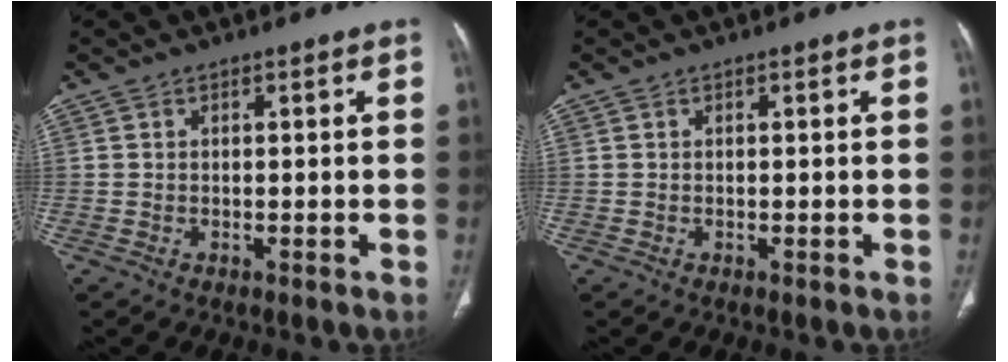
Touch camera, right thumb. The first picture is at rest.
{"total": 0.0}